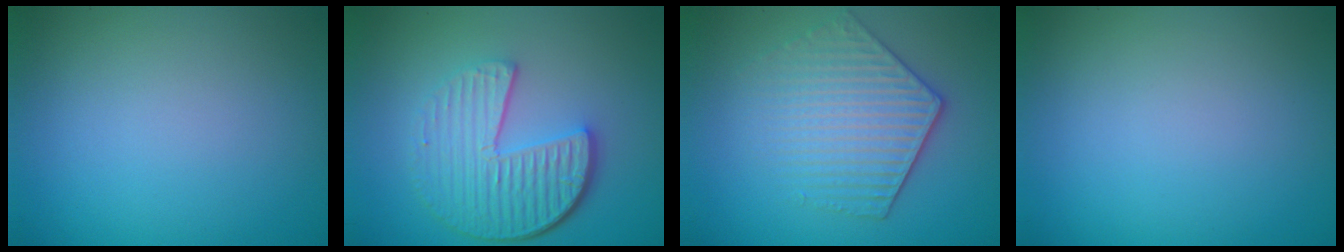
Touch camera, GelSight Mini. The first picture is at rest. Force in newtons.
{"total": 6.3, "press": 4.5, "slide": 4.5}
{"total": 4.5, "press": 3.9, "slide": 2.4}
{"total": 0.0}